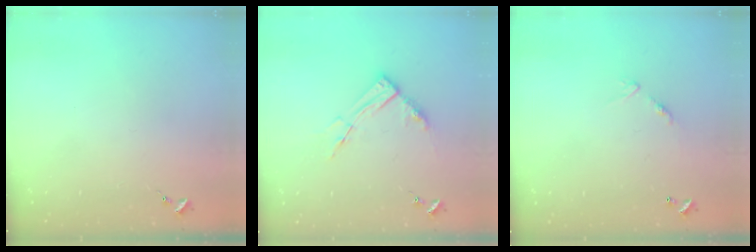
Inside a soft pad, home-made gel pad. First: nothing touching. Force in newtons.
{"total": 8.9, "press": 8.9, "slide": 0.8}
{"total": 6.9, "press": 6.8, "slide": 0.6}